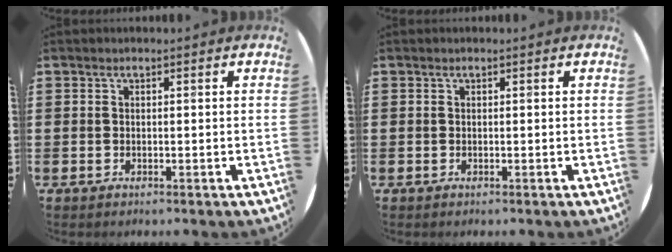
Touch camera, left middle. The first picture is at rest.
{"total": 0.0}